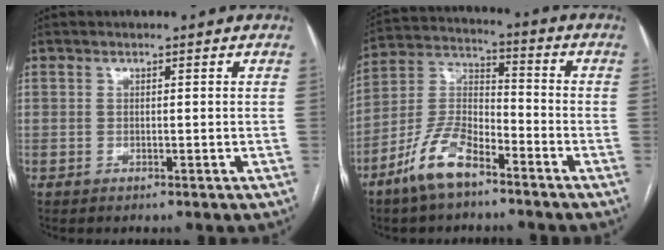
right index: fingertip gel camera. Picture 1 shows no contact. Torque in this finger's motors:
{"motor_torque": [0.20, -0.58, -0.16, -0.15]}